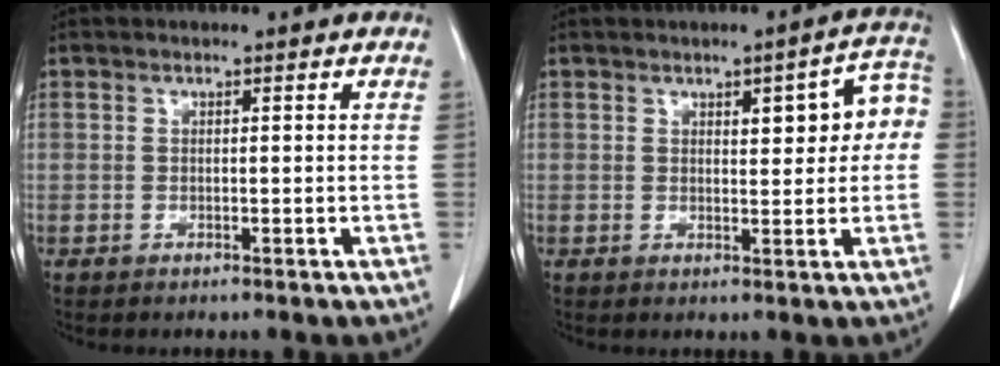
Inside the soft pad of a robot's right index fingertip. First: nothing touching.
{"total": 6.9, "force": [1.5, 2.3, 6.3], "torque": [-0.073, 0.024, 0.016]}